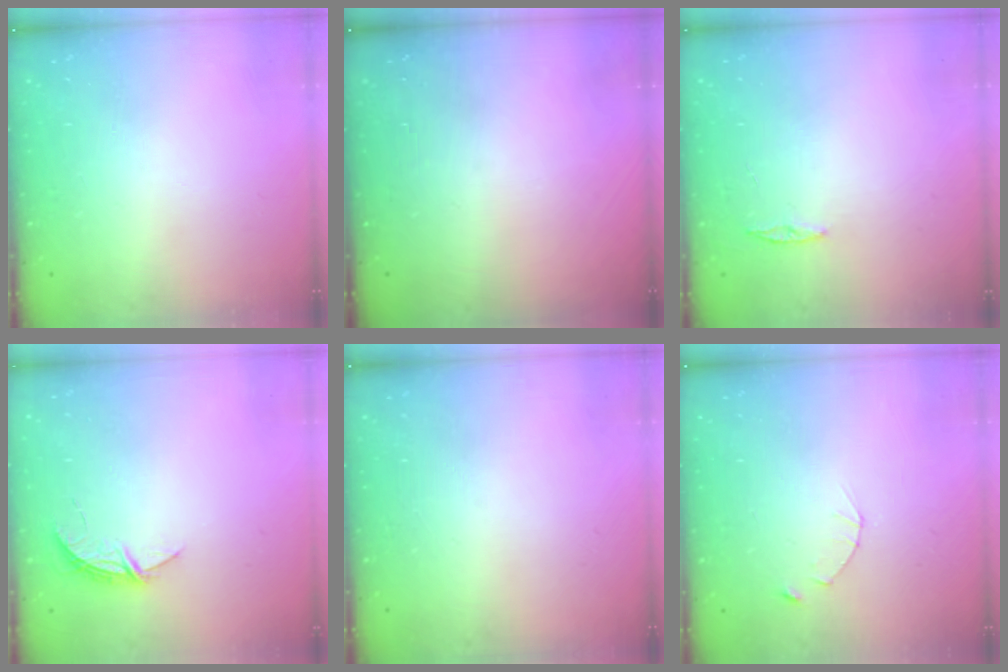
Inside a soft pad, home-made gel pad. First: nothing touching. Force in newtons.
{"total": 0.0}
{"total": 3.0, "press": 2.9, "slide": 0.3}
{"total": 5.0, "press": 5.0, "slide": 0.4}
{"total": 0.0}
{"total": 2.5, "press": 2.4, "slide": 0.3}